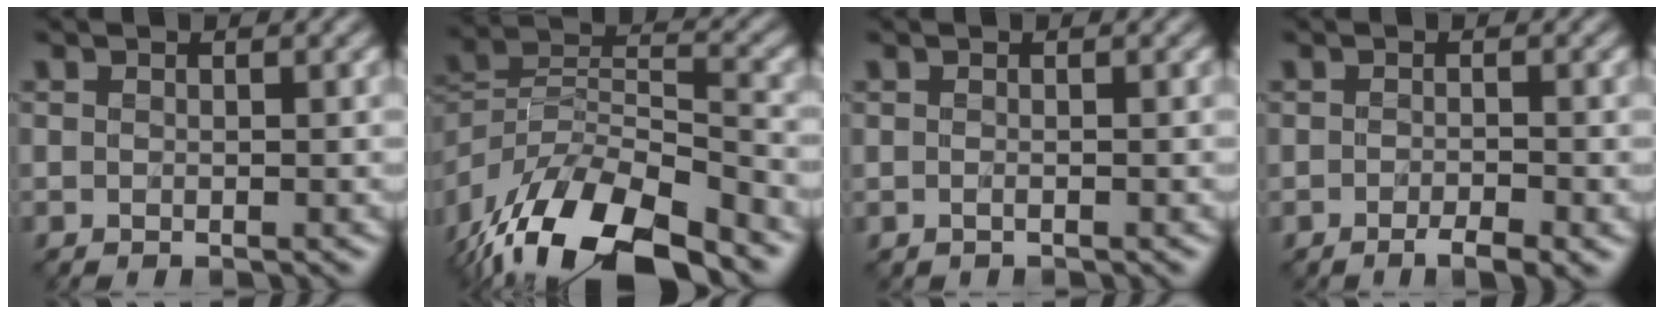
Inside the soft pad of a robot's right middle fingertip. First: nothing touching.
{"total": 13.7, "force": [-9.7, 5.0, 8.3], "torque": [-0.165, 0.007, -0.168]}
{"total": 0.0}
{"total": 2.0, "force": [-1.3, 0.4, 1.5], "torque": [-0.024, -0.003, -0.022]}